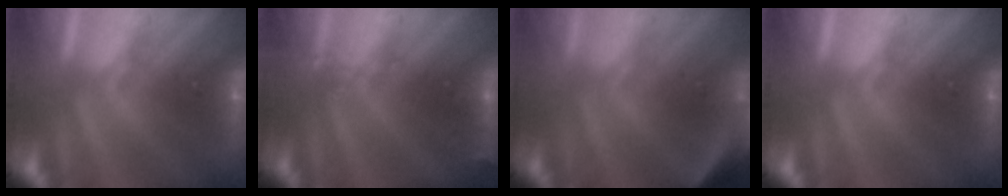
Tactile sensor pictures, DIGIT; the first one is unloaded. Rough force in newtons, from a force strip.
{"total": 2.4}
{"total": 3.7}
{"total": 0.0}